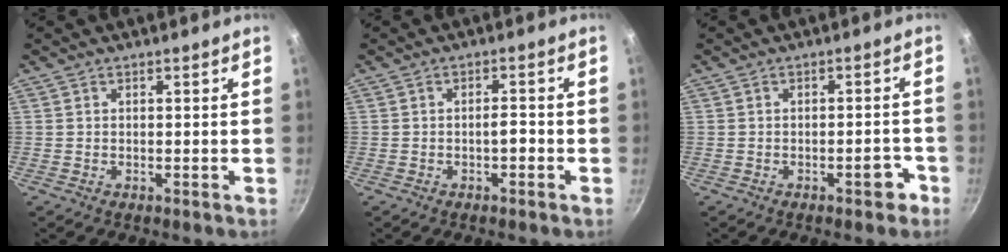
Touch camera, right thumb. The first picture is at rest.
{"total": 2.1, "force": [-1.0, 0.8, 1.7], "torque": [-0.019, 0.014, -0.015]}
{"total": 3.6, "force": [-2.1, 1.5, 2.5], "torque": [-0.015, 0.025, -0.022]}